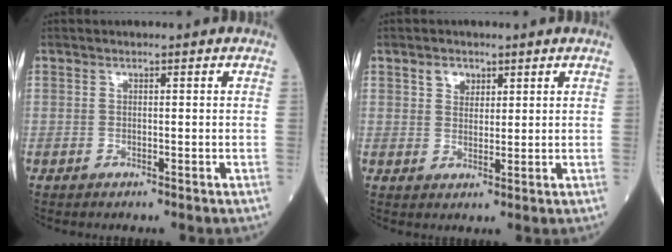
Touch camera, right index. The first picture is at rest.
{"total": 2.7, "force": [1.6, 1.9, 1.1], "torque": [-0.020, 0.003, 0.029]}